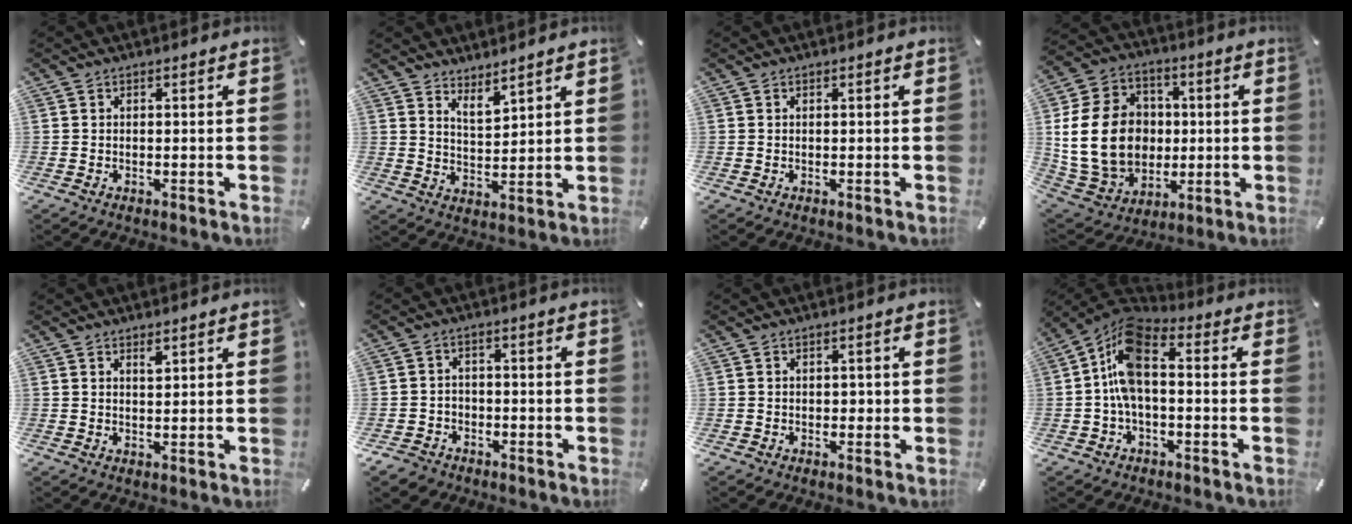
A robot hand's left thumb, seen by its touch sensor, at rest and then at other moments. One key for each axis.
{"total": 4.4, "fx": 4.4, "fy": 0.6, "fz": 0.2, "tx": -0.008, "ty": -0.030, "tz": 0.082}
{"total": 0.0}
{"total": 20.1, "fx": -0.1, "fy": 16.5, "fz": 11.5, "tx": -0.230, "ty": 0.011, "tz": 0.003}
{"total": 1.8, "fx": 1.4, "fy": 0.5, "fz": 1.0, "tx": -0.014, "ty": -0.004, "tz": 0.023}
{"total": 4.4, "fx": -2.6, "fy": 3.5, "fz": 0.5, "tx": -0.021, "ty": 0.013, "tz": -0.053}
{"total": 0.9, "fx": -0.2, "fy": 0.9, "fz": 0.0, "tx": 0.006, "ty": 0.002, "tz": -0.008}
{"total": 10.8, "fx": -0.3, "fy": 5.5, "fz": 9.2, "tx": -0.203, "ty": 0.000, "tz": -0.007}